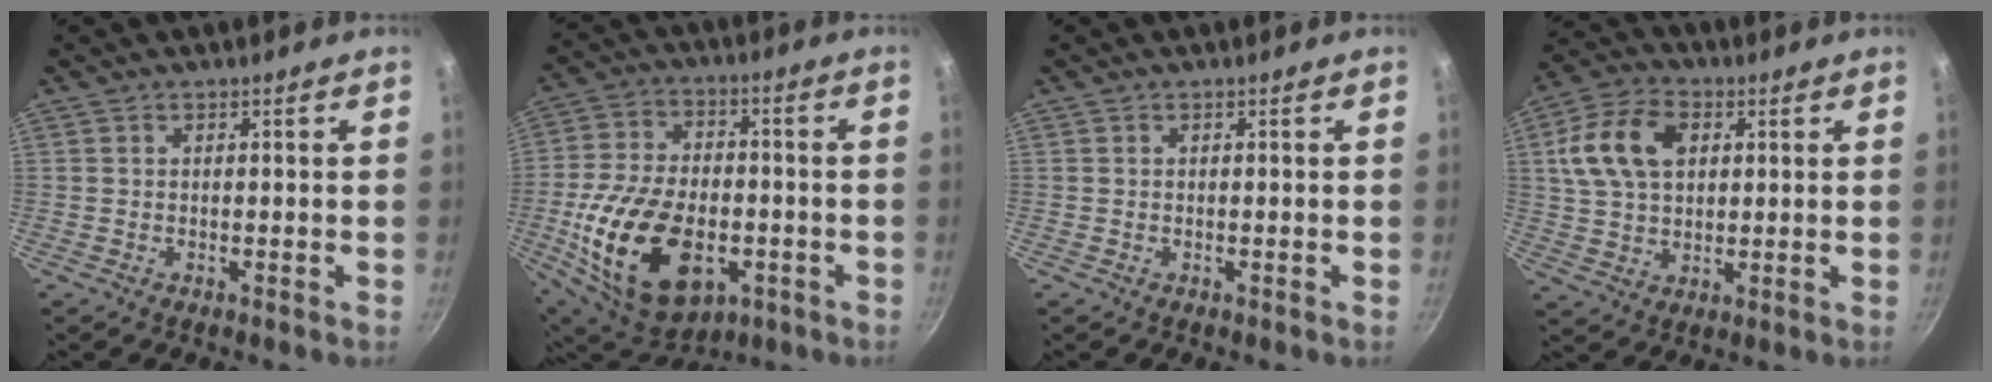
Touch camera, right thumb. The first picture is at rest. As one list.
[{"total": 23.3, "force": [-6.1, 14.1, 17.5], "torque": [-0.312, 0.015, -0.091]}, {"total": 0.0}, {"total": 12.8, "force": [3.3, 8.7, 8.8], "torque": [-0.149, 0.007, 0.053]}]